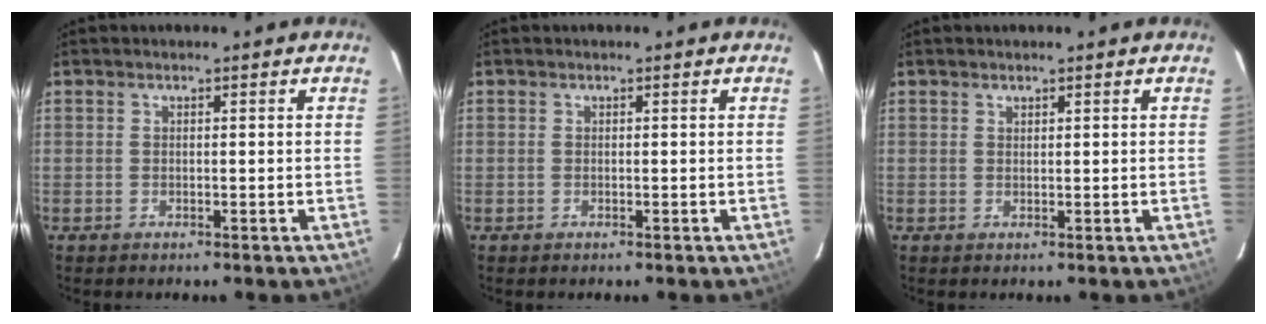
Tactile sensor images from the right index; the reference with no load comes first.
{"total": 0.0}
{"total": 0.6, "force": [0.5, 0.2, 0.0], "torque": [0.000, 0.001, 0.010]}